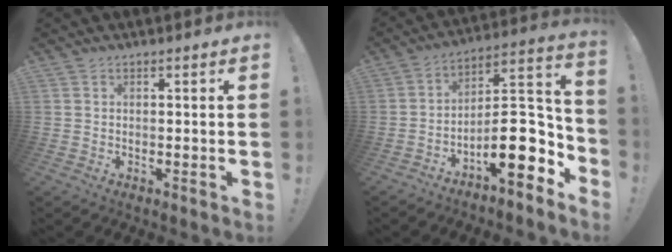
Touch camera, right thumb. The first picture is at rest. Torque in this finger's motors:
{"motor_torque": [1.92, 2.23, 1.32, -1.47, 0.21]}